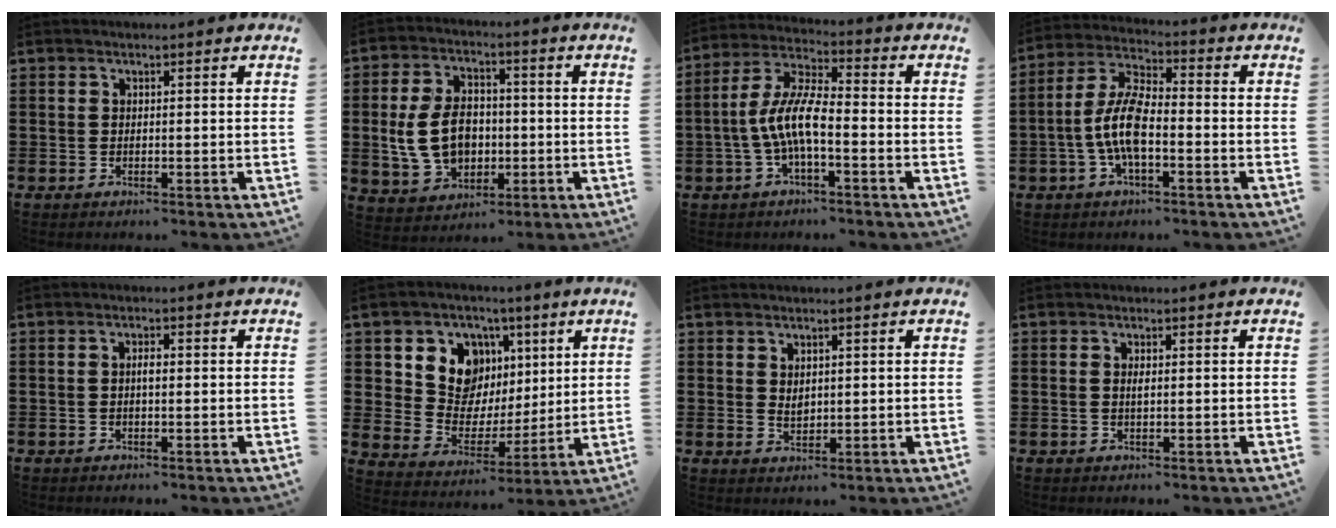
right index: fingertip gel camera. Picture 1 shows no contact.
{"total": 9.3, "force": [-0.5, 6.7, 6.5], "torque": [-0.144, 0.011, -0.011]}
{"total": 8.2, "force": [-2.3, 2.2, 7.5], "torque": [-0.177, -0.012, -0.052]}
{"total": 8.2, "force": [-2.1, 3.0, 7.4], "torque": [-0.181, -0.012, -0.048]}
{"total": 1.2, "force": [0.0, 0.4, 1.2], "torque": [-0.022, 0.001, 0.000]}
{"total": 10.8, "force": [4.8, 8.8, 4.0], "torque": [-0.104, -0.016, 0.092]}
{"total": 1.6, "force": [1.0, 0.9, 0.7], "torque": [-0.014, 0.005, 0.020]}
{"total": 0.7, "force": [0.2, 0.2, 0.7], "torque": [-0.014, -0.001, 0.004]}